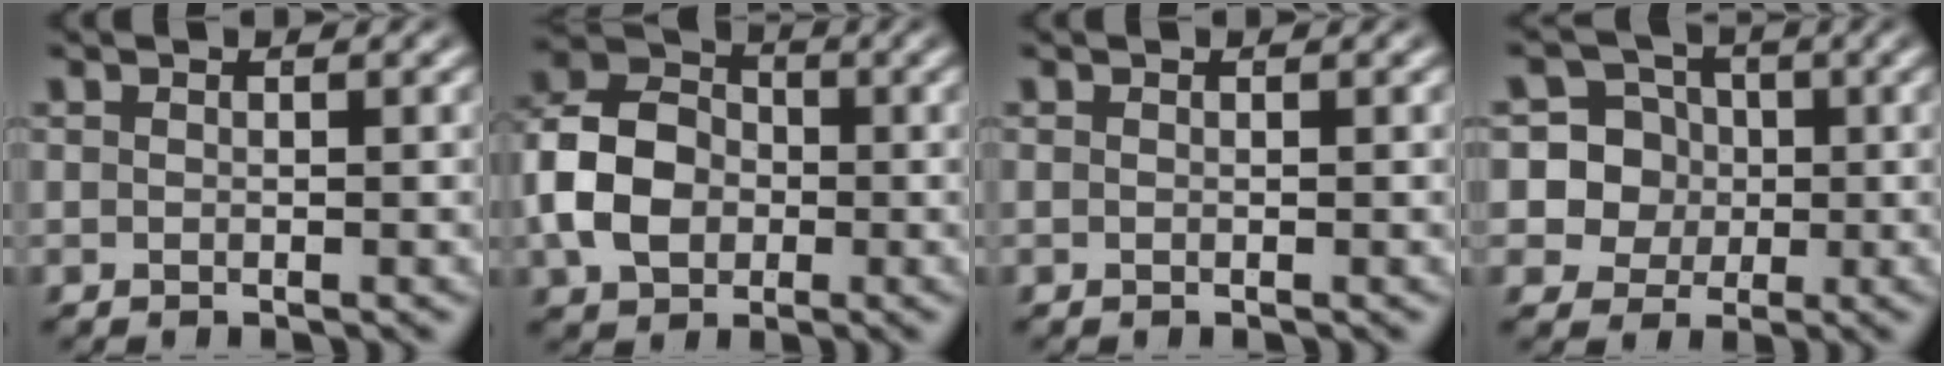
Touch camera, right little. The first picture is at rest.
{"total": 8.5, "force": [-0.6, 6.9, 4.8], "torque": [-0.106, -0.019, -0.004]}
{"total": 0.0}
{"total": 13.2, "force": [-0.8, 12.5, 4.2], "torque": [-0.143, -0.061, -0.011]}